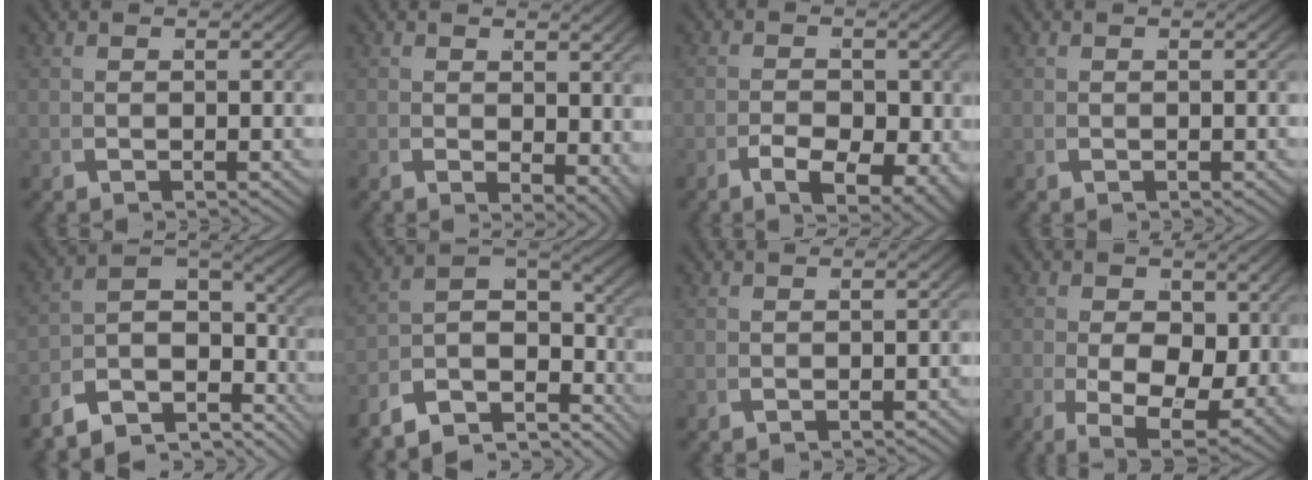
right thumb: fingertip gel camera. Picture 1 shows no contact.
{"total": 2.8, "force": [0.4, 1.7, 2.2], "torque": [-0.026, -0.016, 0.017]}
{"total": 5.9, "force": [-1.7, 3.5, 4.5], "torque": [-0.070, -0.022, -0.018]}
{"total": 0.0}
{"total": 9.7, "force": [-2.5, 5.5, 7.6], "torque": [-0.126, -0.006, -0.045]}
{"total": 9.9, "force": [-2.7, 5.6, 7.6], "torque": [-0.129, -0.009, -0.045]}
{"total": 0.5, "force": [-0.4, 0.2, 0.2], "torque": [-0.004, -0.003, -0.006]}
{"total": 10.2, "force": [-1.3, 6.8, 7.5], "torque": [-0.134, -0.058, 0.005]}